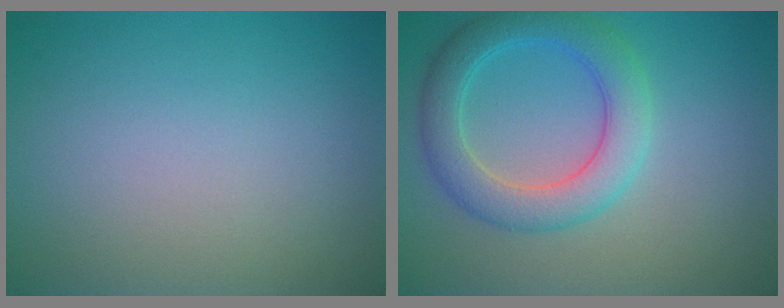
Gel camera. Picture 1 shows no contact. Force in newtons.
{"total": 5.0, "press": 5.0, "slide": 0.0}